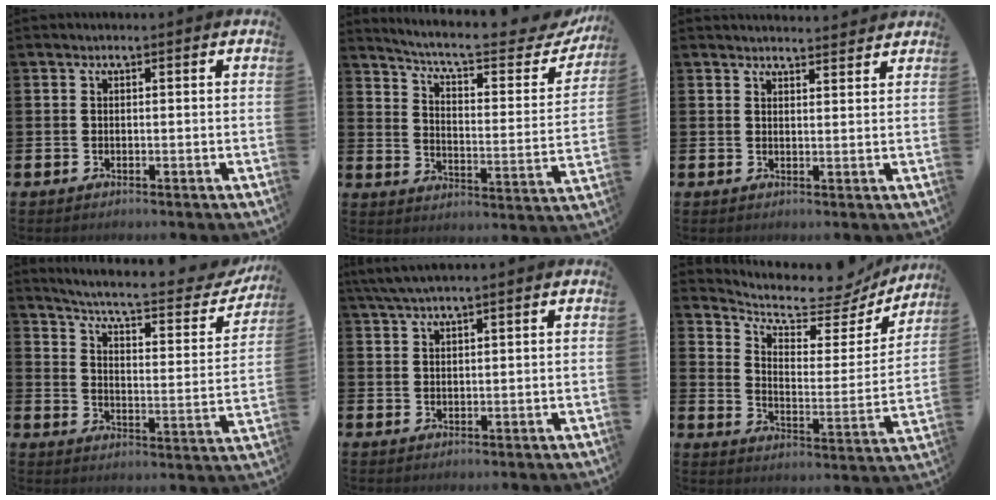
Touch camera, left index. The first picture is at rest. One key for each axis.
{"total": 7.5, "fx": 6.5, "fy": 1.3, "fz": 3.4, "tx": -0.083, "ty": -0.049, "tz": 0.104}
{"total": 2.7, "fx": 2.7, "fy": 0.2, "fz": 0.0, "tx": -0.003, "ty": -0.015, "tz": 0.050}
{"total": 6.4, "fx": 5.8, "fy": 0.8, "fz": 2.6, "tx": -0.073, "ty": -0.044, "tz": 0.091}
{"total": 3.0, "fx": 2.5, "fy": 0.1, "fz": 1.7, "tx": -0.044, "ty": 0.002, "tz": 0.049}
{"total": 7.0, "fx": 6.4, "fy": 2.4, "fz": 1.7, "tx": -0.058, "ty": -0.058, "tz": 0.105}